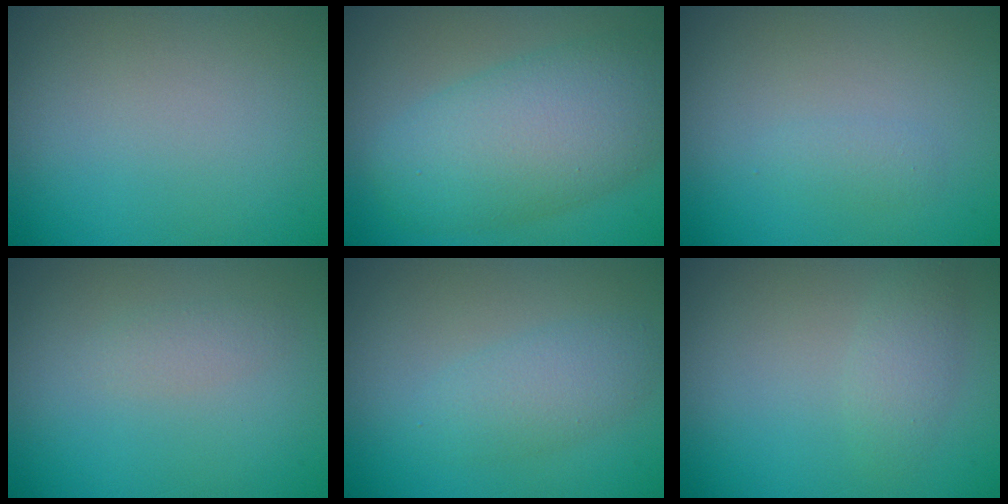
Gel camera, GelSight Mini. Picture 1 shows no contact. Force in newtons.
{"total": 8.2, "press": 8.2, "slide": 0.2}
{"total": 1.0, "press": 1.0, "slide": 0.1}
{"total": 1.0, "press": 1.0, "slide": 0.0}
{"total": 2.7, "press": 2.7, "slide": 0.1}
{"total": 1.8, "press": 1.8, "slide": 0.1}